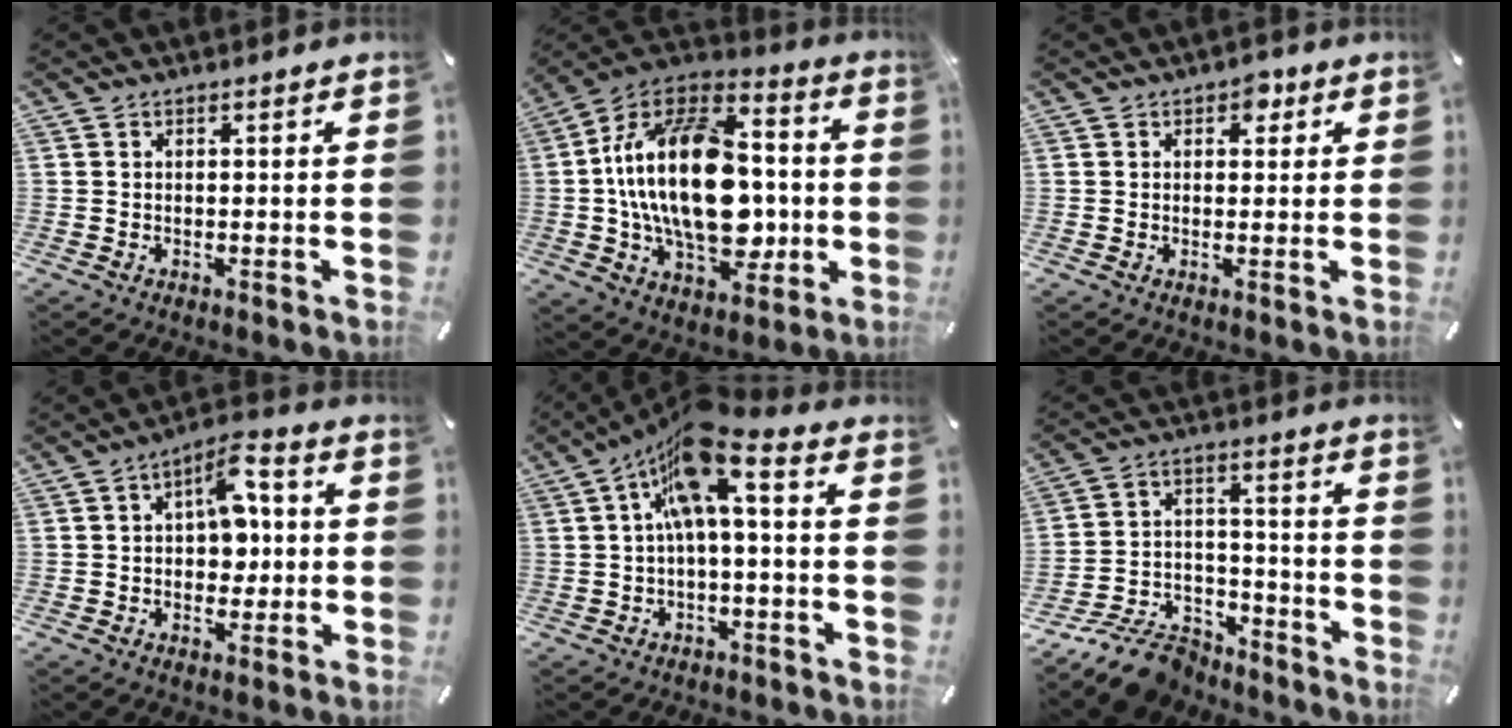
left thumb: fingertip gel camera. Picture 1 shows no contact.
{"total": 26.5, "force": [-1.0, 16.0, 21.0], "torque": [-0.407, 0.008, -0.016]}
{"total": 2.9, "force": [1.2, 2.0, 1.7], "torque": [-0.006, -0.006, 0.012]}
{"total": 9.6, "force": [1.3, 6.0, 7.4], "torque": [-0.100, -0.002, 0.021]}
{"total": 11.7, "force": [3.5, 3.2, 10.7], "torque": [-0.199, -0.020, 0.058]}
{"total": 12.2, "force": [-9.6, 6.2, 4.2], "torque": [-0.060, 0.067, -0.172]}